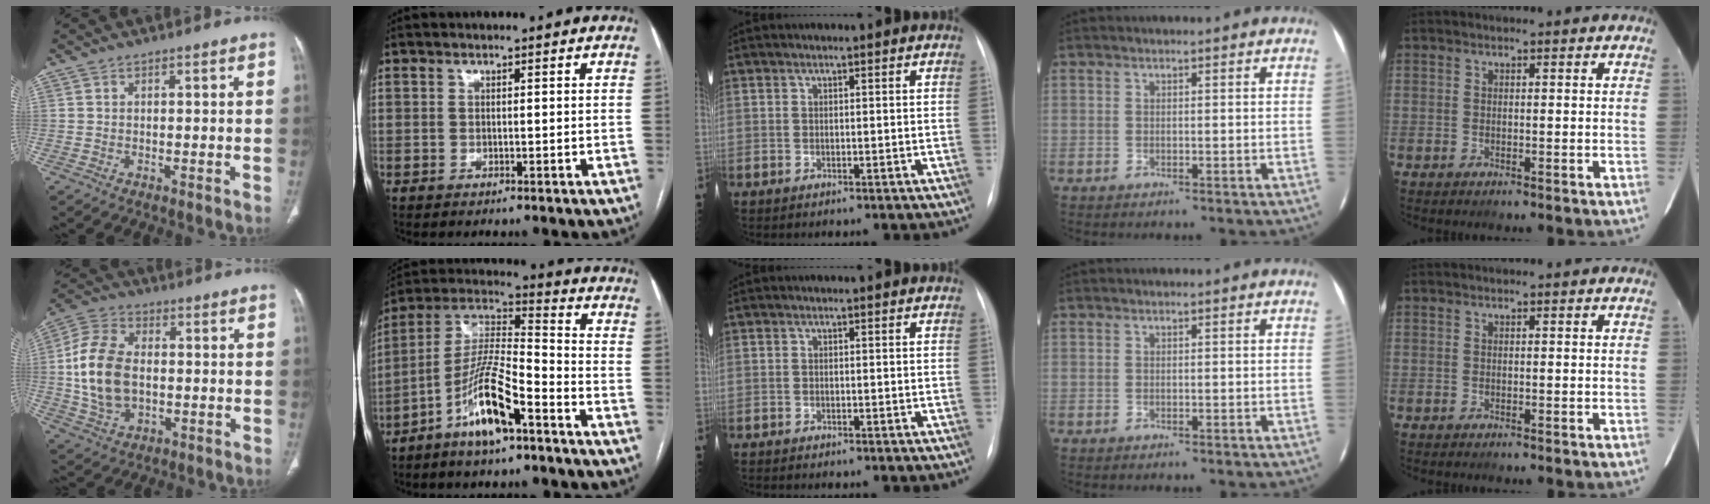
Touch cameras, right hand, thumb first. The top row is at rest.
{"thumb": {"total": 14.3, "force": [-0.2, 9.2, 10.9], "torque": [-0.211, 0.013, -0.001]}, "index": {"total": 12.5, "force": [-6.9, 1.9, 10.3], "torque": [-0.206, -0.002, -0.133]}, "middle": {"total": 1.4, "force": [-1.2, 0.2, 0.5], "torque": [-0.007, -0.003, -0.016]}}